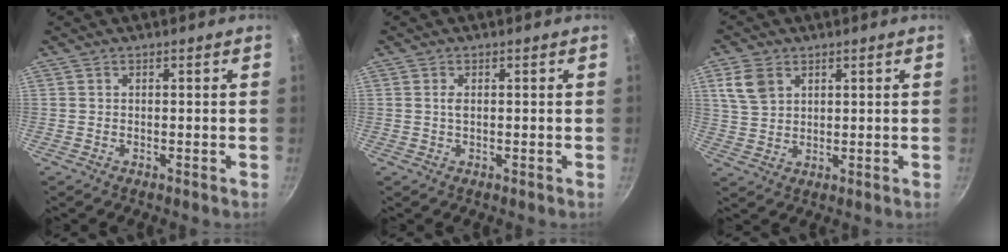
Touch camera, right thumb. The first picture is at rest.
{"total": 1.2, "force": [0.2, 0.6, 1.1], "torque": [-0.021, 0.001, 0.003]}
{"total": 6.4, "force": [2.8, 4.5, 3.6], "torque": [-0.058, 0.000, 0.061]}